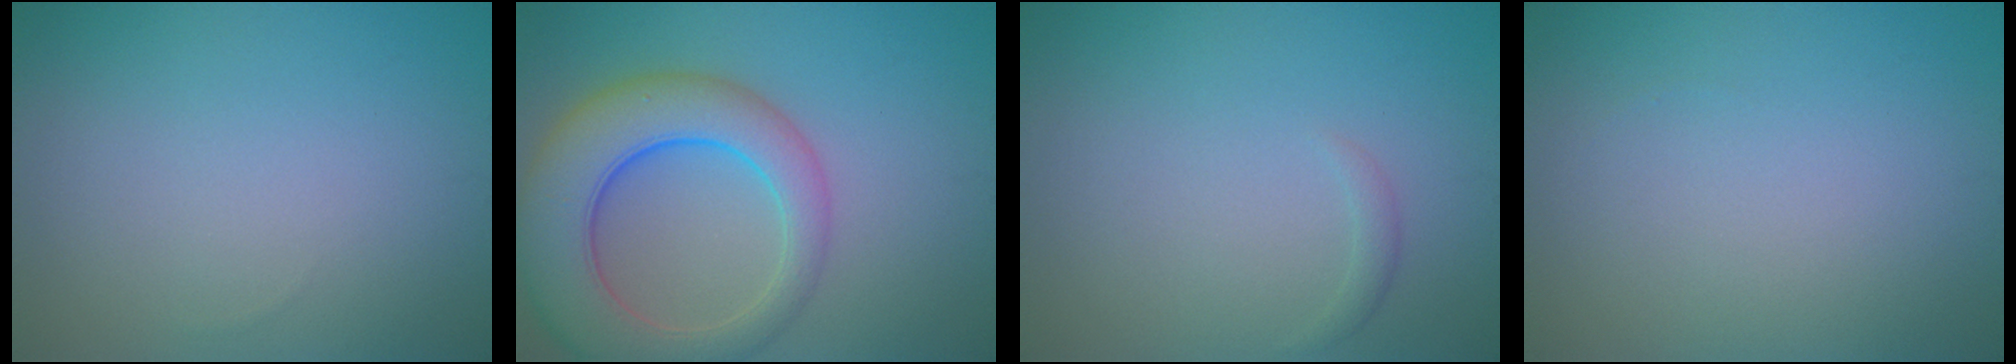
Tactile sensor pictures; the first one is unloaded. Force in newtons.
{"total": 8.8, "press": 8.7, "slide": 0.5}
{"total": 0.7, "press": 0.7, "slide": 0.0}
{"total": 0.0}